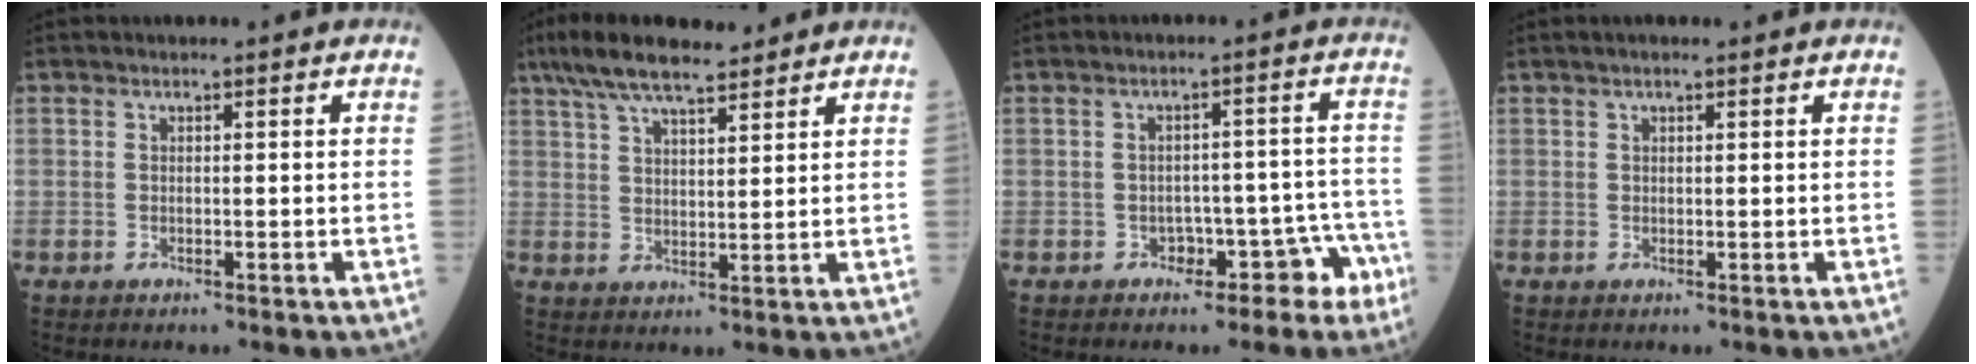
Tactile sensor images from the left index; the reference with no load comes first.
{"total": 10.3, "force": [8.3, 2.1, 5.7], "torque": [-0.111, 0.030, 0.148]}
{"total": 5.6, "force": [-3.6, 3.7, 2.2], "torque": [-0.012, 0.042, -0.041]}
{"total": 2.4, "force": [1.7, 0.5, 1.6], "torque": [-0.031, 0.018, 0.027]}